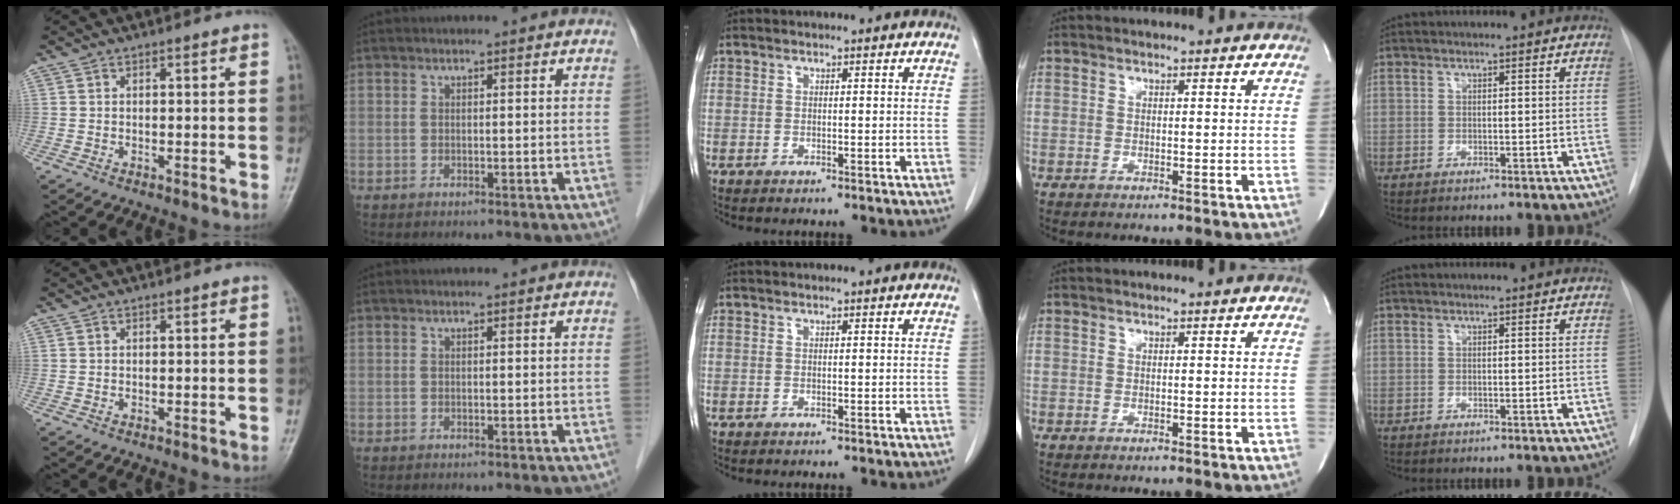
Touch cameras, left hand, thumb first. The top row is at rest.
{}